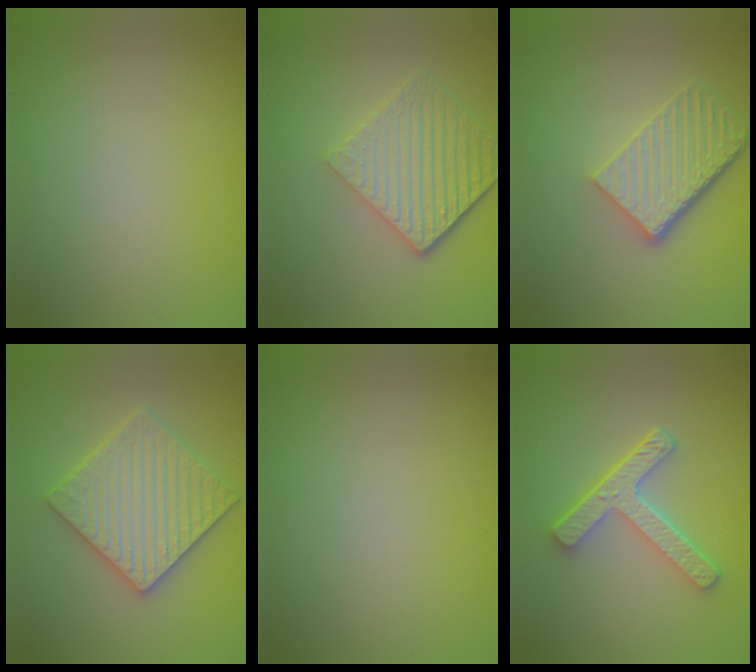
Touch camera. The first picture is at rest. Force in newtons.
{"total": 5.8, "press": 4.3, "slide": 3.9}
{"total": 5.4, "press": 3.8, "slide": 3.8}
{"total": 5.9, "press": 5.8, "slide": 1.1}
{"total": 0.0}
{"total": 4.8, "press": 3.7, "slide": 3.2}